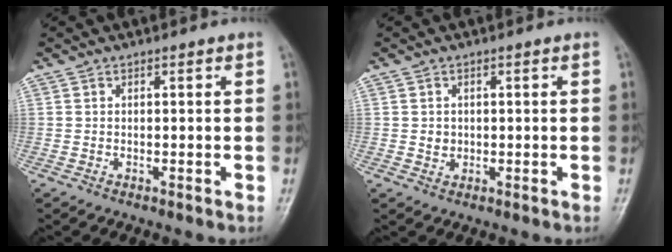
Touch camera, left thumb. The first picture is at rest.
{"total": 2.0, "force": [0.2, 1.8, 0.8], "torque": [-0.004, 0.001, 0.007]}